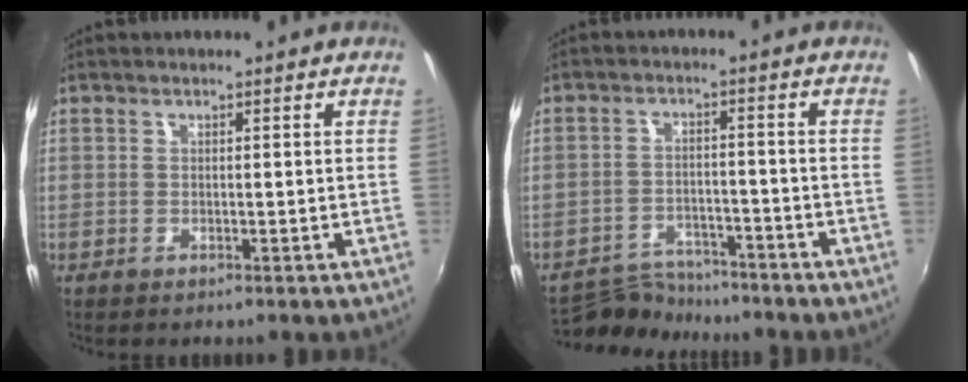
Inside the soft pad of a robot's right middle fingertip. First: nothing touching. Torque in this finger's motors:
{"motor_torque": [-0.45, -0.35, -0.10, -0.04]}